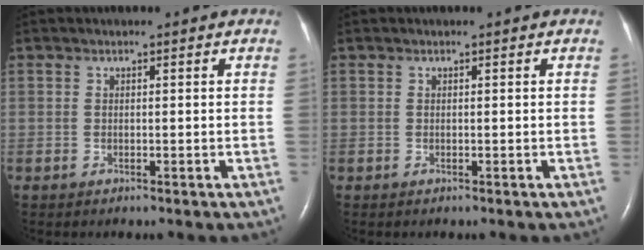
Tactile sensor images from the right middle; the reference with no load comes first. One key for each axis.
{"total": 0.0}